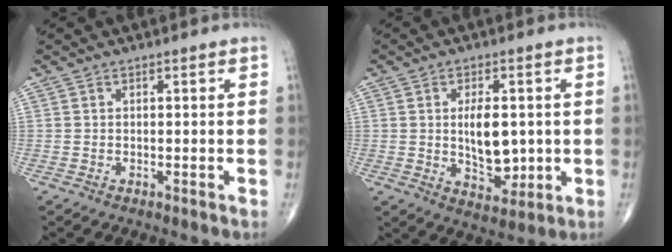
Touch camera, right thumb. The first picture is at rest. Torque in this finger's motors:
{"motor_torque": [1.84, 3.07, 0.46, -0.40, 0.30]}